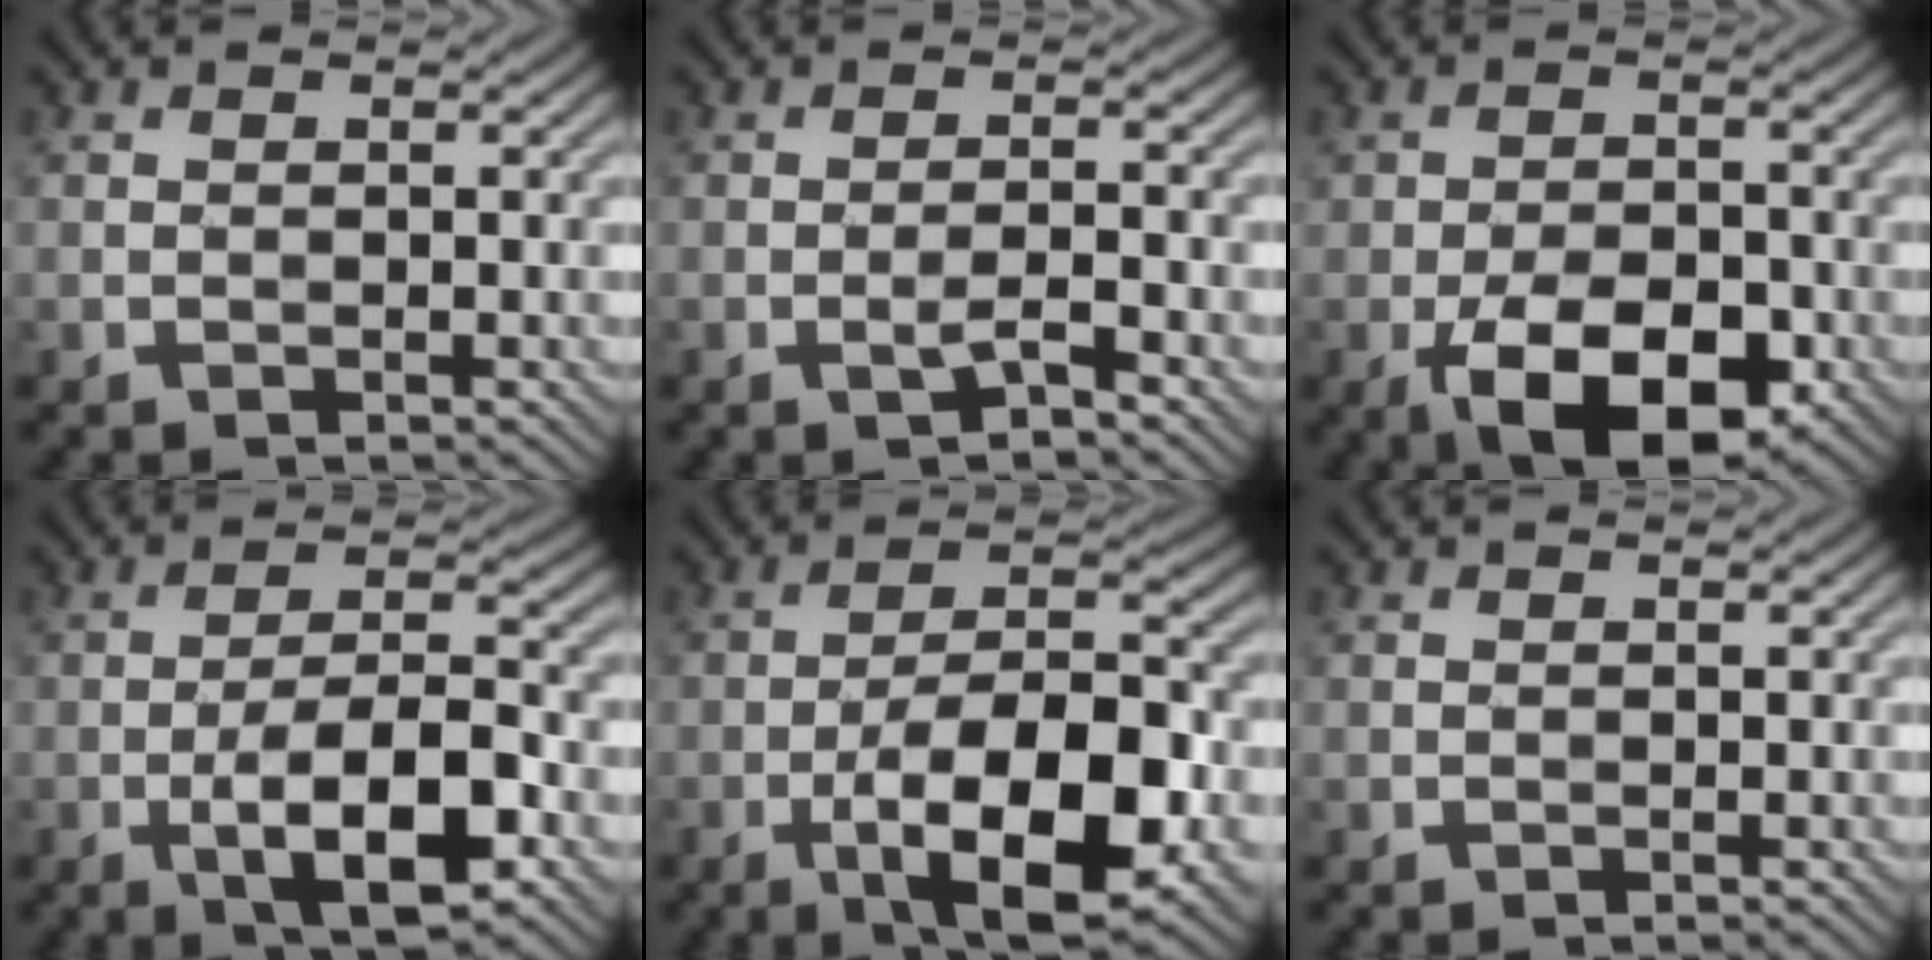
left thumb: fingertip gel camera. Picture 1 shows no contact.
{"total": 2.7, "force": [-1.3, 0.5, 2.3], "torque": [-0.040, 0.008, -0.027]}
{"total": 10.0, "force": [-4.6, 5.2, 7.3], "torque": [-0.131, -0.016, -0.073]}
{"total": 9.8, "force": [-3.7, 3.3, 8.4], "torque": [-0.141, 0.002, -0.067]}
{"total": 13.0, "force": [-5.2, 4.9, 10.9], "torque": [-0.181, 0.000, -0.091]}
{"total": 0.0}